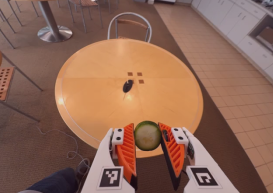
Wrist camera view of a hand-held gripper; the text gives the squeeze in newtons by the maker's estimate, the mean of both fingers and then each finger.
{"total": 6.5, "left": 6.4, "right": 6.7}